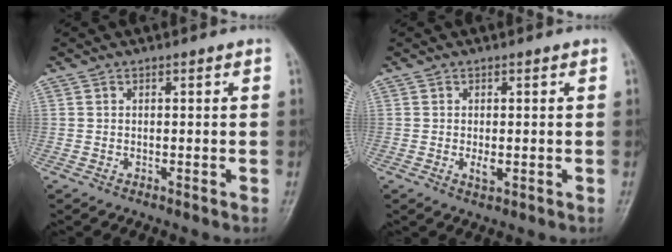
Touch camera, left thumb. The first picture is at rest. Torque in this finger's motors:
{"motor_torque": [-0.15, 0.16, 0.01, -0.17, 0.00]}